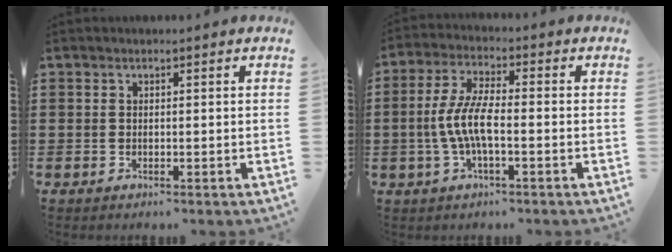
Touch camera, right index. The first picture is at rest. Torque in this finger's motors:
{"motor_torque": [1.16, 0.56, 0.93, 0.21]}